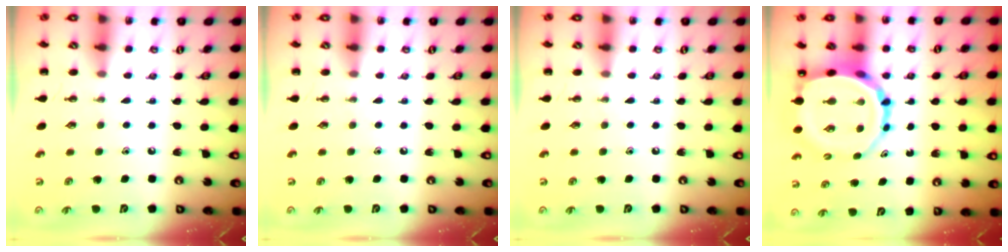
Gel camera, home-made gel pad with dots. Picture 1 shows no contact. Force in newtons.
{"total": 0.0}
{"total": 0.0}
{"total": 12.1, "press": 11.6, "slide": 3.5}